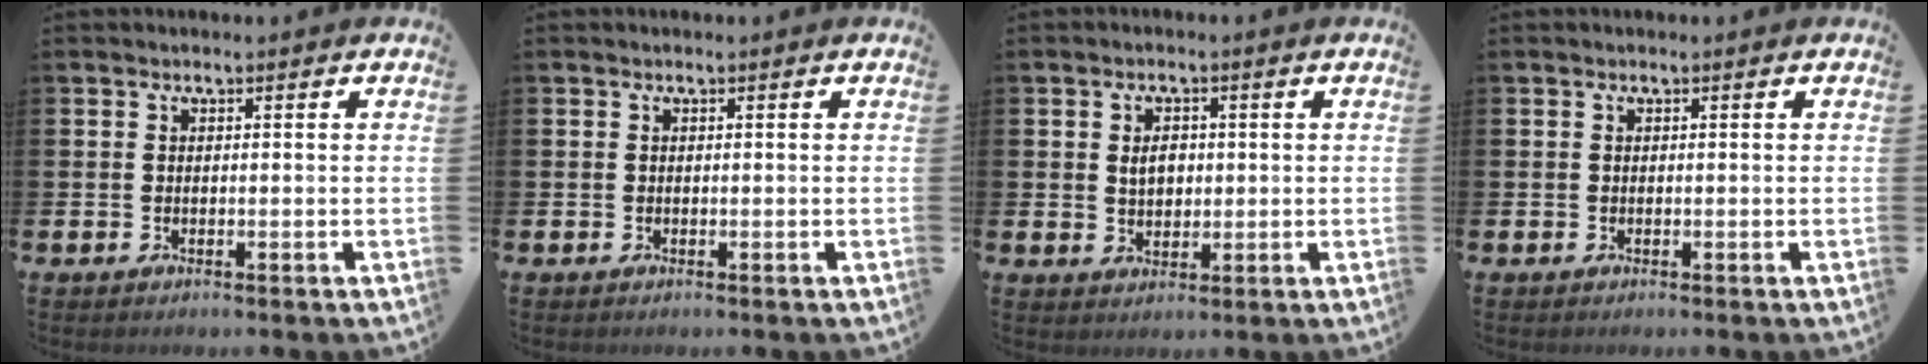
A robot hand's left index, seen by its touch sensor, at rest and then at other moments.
{"total": 0.0}
{"total": 3.0, "force": [0.8, 2.1, 2.0], "torque": [-0.026, 0.004, 0.008]}
{"total": 0.0}